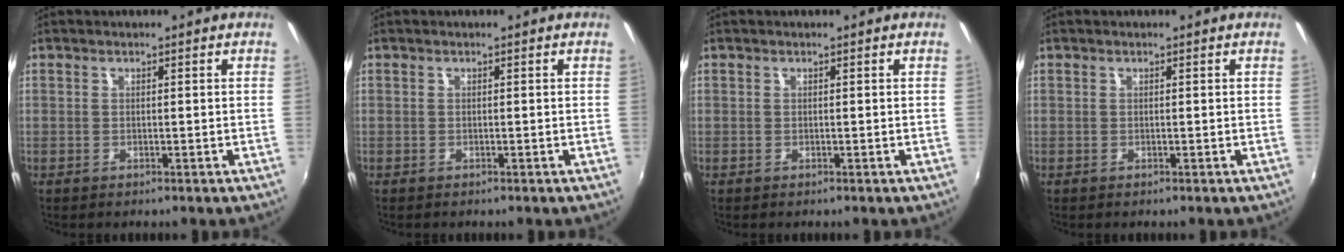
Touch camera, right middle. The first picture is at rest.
{"total": 0.0}
{"total": 0.0}
{"total": 0.0}